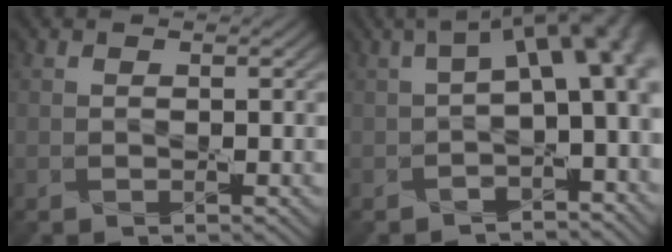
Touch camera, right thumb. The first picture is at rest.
{"total": 10.7, "force": [0.6, 5.0, 9.4], "torque": [-0.125, 0.004, 0.015]}